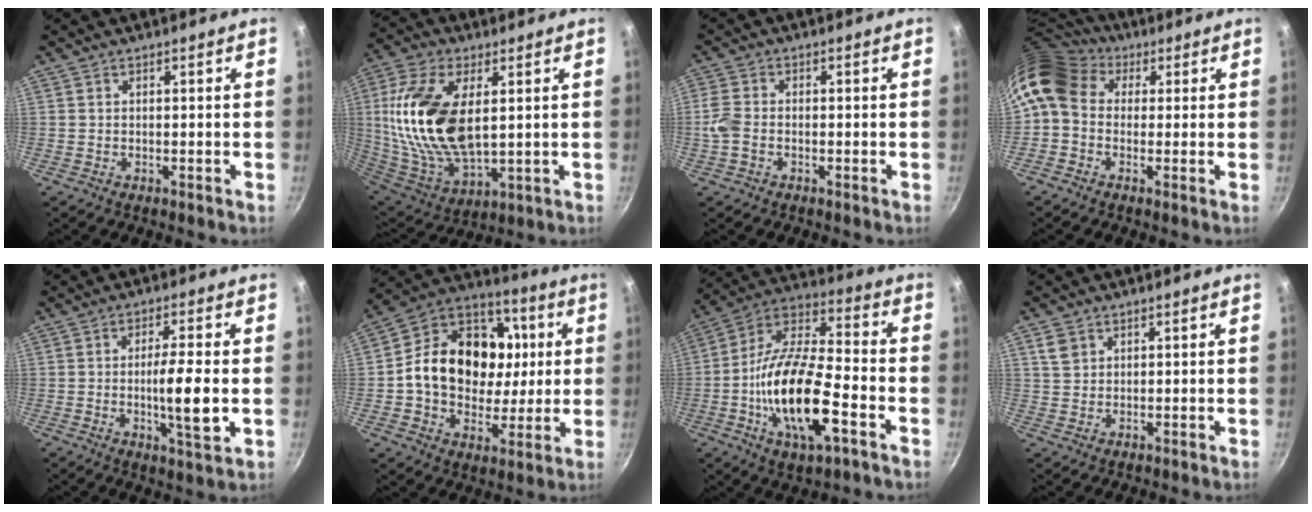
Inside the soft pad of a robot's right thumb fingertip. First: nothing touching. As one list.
[{"total": 21.6, "force": [3.7, 11.4, 18.0], "torque": [-0.358, -0.017, 0.075]}, {"total": 4.2, "force": [-1.1, 2.9, 2.8], "torque": [-0.065, 0.010, -0.031]}, {"total": 12.1, "force": [2.9, 9.5, 7.0], "torque": [-0.131, 0.025, 0.031]}, {"total": 8.7, "force": [-1.0, 1.4, 8.5], "torque": [-0.145, 0.000, -0.017]}, {"total": 22.2, "force": [1.9, 17.5, 13.5], "torque": [-0.203, 0.023, 0.023]}, {"total": 20.6, "force": [-6.3, 8.1, 17.9], "torque": [-0.327, 0.028, -0.131]}, {"total": 3.2, "force": [1.4, 2.5, 1.3], "torque": [-0.013, 0.000, 0.029]}]